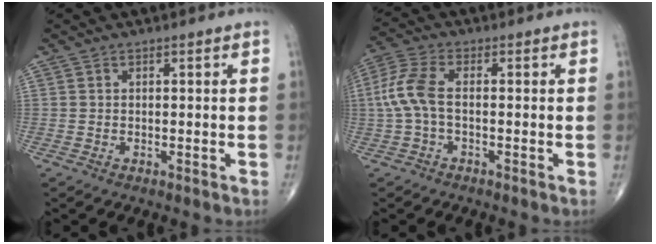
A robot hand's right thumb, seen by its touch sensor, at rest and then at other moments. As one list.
[{"total": 7.0, "force": [-0.4, 3.3, 6.2], "torque": [-0.161, 0.019, -0.014]}]